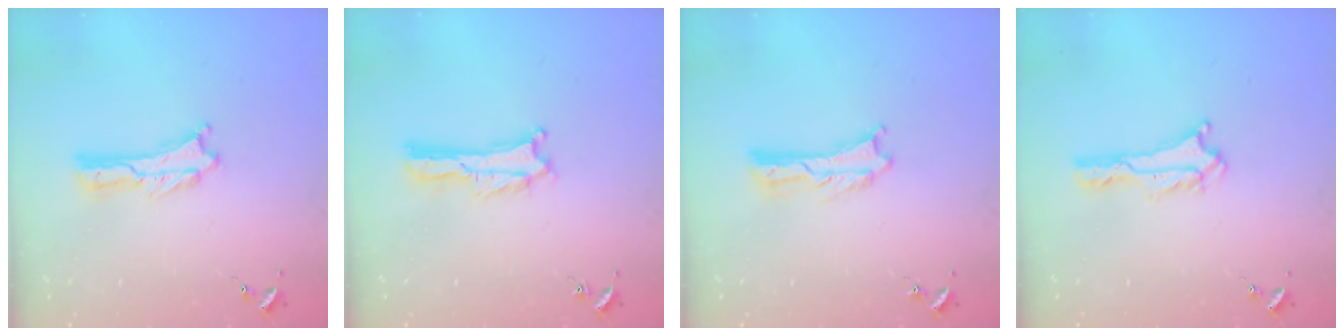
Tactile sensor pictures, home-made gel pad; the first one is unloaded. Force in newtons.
{"total": 0.0}
{"total": 0.0}
{"total": 0.6, "press": 0.6, "slide": 0.1}